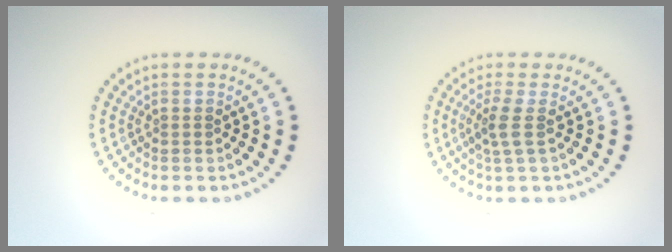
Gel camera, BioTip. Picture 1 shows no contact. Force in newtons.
{"total": 1.9, "press": 1.4, "slide": 1.3}